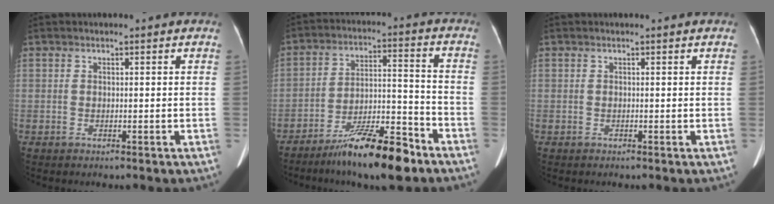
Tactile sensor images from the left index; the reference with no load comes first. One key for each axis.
{"total": 12.8, "fx": -9.4, "fy": 1.7, "fz": 8.5, "tx": -0.145, "ty": 0.001, "tz": -0.158}
{"total": 0.0}